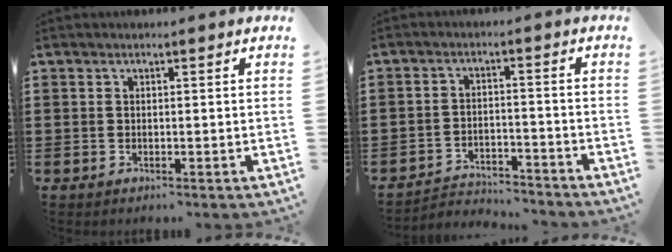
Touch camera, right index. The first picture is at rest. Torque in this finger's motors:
{"motor_torque": [0.33, 0.66, -0.22, -0.19]}